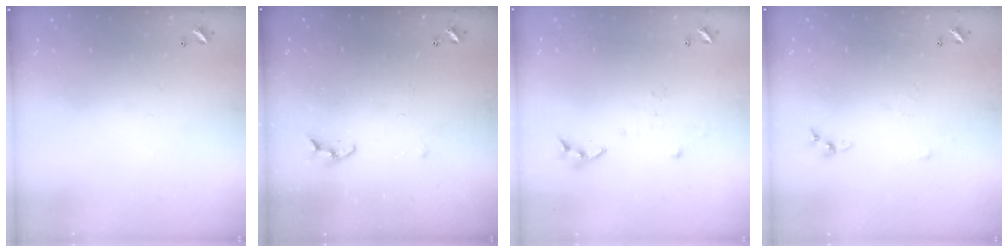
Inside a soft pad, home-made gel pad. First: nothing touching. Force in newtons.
{"total": 4.0, "press": 3.9, "slide": 0.5}
{"total": 6.3, "press": 6.3, "slide": 0.6}
{"total": 3.7, "press": 3.7, "slide": 0.5}